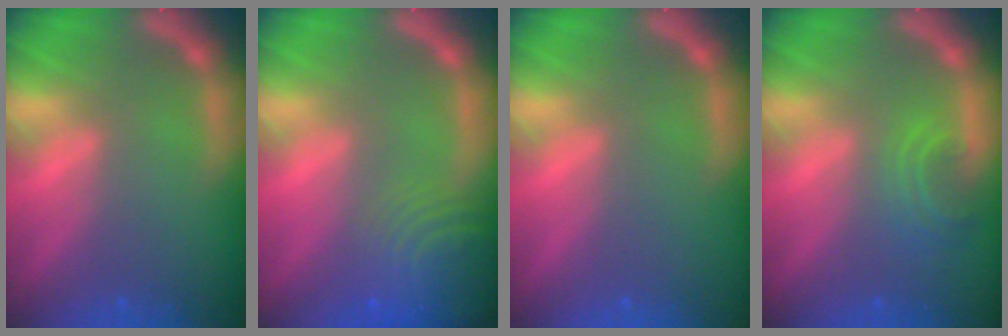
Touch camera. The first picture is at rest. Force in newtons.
{"total": 9.1}
{"total": 0.0}
{"total": 2.9}